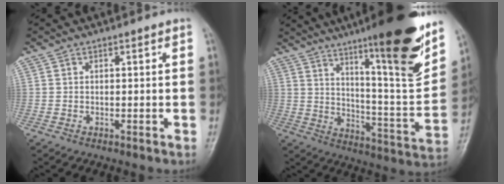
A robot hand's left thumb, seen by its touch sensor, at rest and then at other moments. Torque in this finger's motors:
{"motor_torque": [2.39, 0.85, 1.57, -1.20, 0.50]}